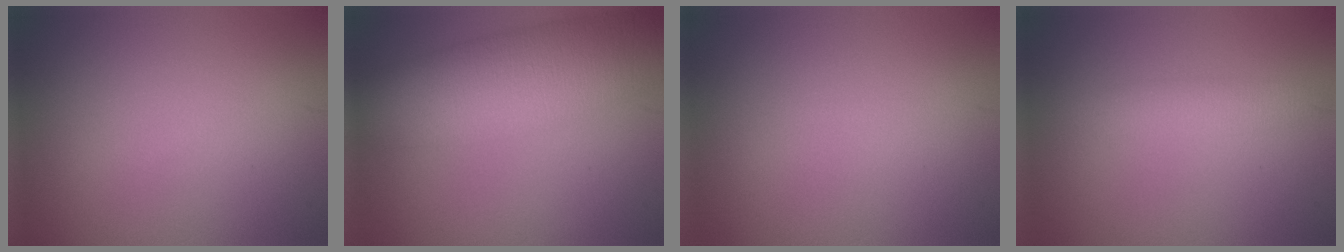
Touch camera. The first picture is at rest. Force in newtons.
{"total": 10.7, "press": 10.7, "slide": 0.7}
{"total": 0.0}
{"total": 2.2, "press": 2.2, "slide": 0.0}